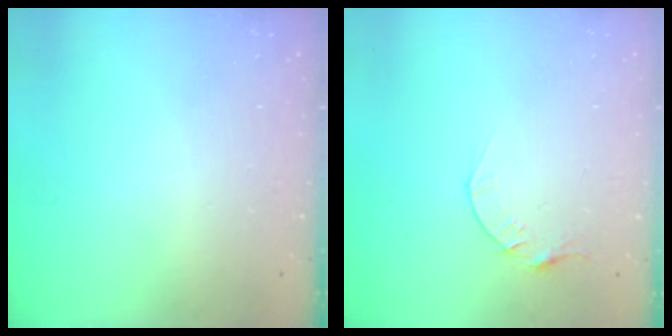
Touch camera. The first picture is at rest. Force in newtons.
{"total": 4.1, "press": 4.0, "slide": 0.5}